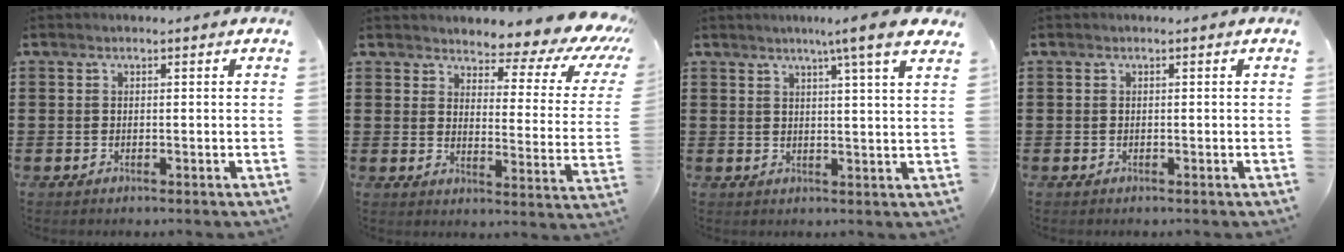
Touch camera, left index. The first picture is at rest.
{"total": 5.1, "force": [4.3, 1.3, 2.3], "torque": [-0.039, -0.045, 0.066]}
{"total": 6.0, "force": [4.2, -0.9, 4.2], "torque": [-0.076, -0.018, 0.064]}
{"total": 0.0}